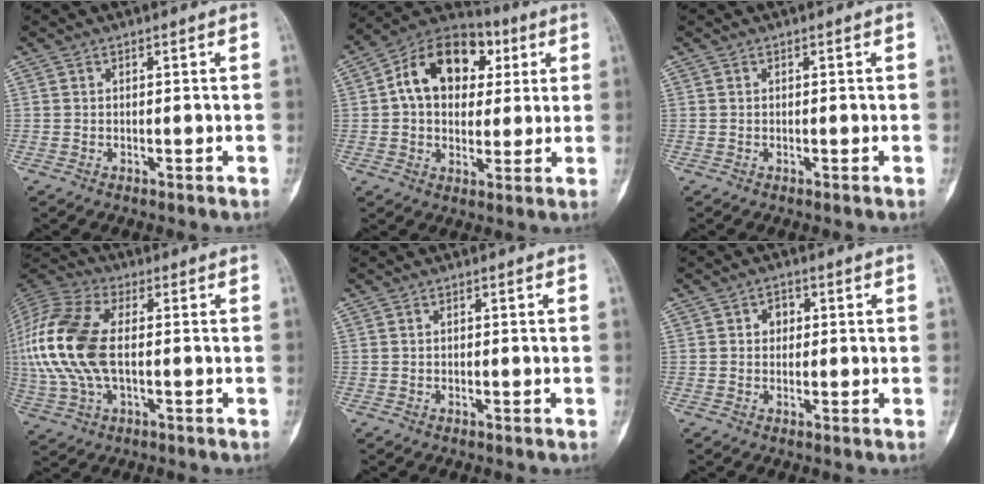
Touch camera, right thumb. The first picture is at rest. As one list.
[{"total": 16.5, "force": [4.0, 11.7, 11.0], "torque": [-0.141, 0.017, 0.056]}, {"total": 0.0}, {"total": 18.3, "force": [0.1, 9.8, 15.4], "torque": [-0.360, 0.012, 0.003]}, {"total": 0.0}, {"total": 2.7, "force": [0.5, 2.3, 1.3], "torque": [-0.003, 0.004, 0.003]}]